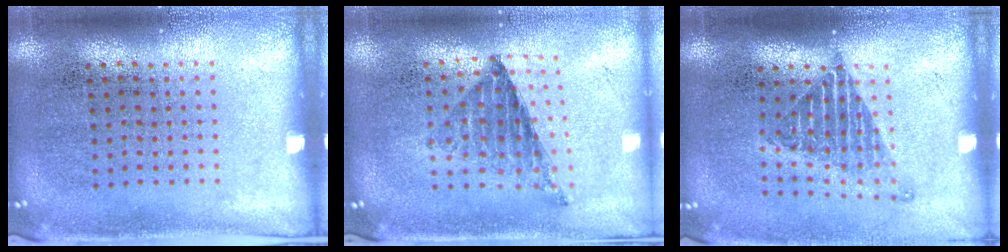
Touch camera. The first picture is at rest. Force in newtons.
{"total": 0.8, "press": 0.8, "slide": 0.1}
{"total": 1.3, "press": 1.1, "slide": 0.7}